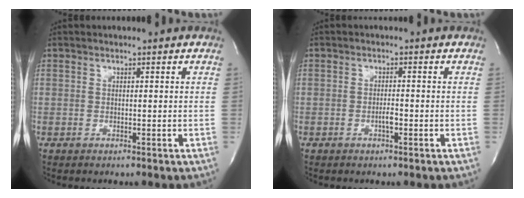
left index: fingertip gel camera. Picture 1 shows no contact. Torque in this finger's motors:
{"motor_torque": [0.21, 0.10, 0.02, 0.00]}